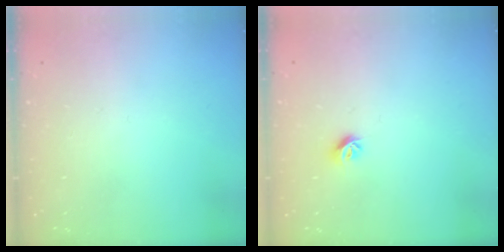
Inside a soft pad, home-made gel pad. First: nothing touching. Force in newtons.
{"total": 6.0, "press": 6.0, "slide": 0.7}